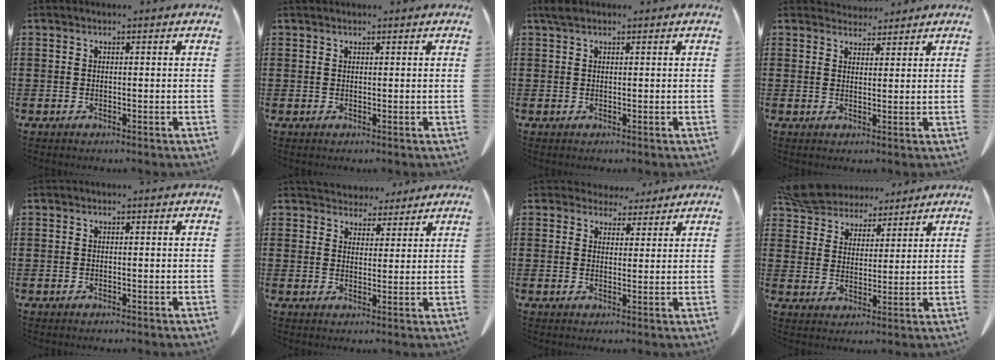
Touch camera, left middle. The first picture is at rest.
{"total": 0.6, "force": [0.6, 0.2, 0.0], "torque": [-0.002, 0.000, 0.013]}
{"total": 1.3, "force": [0.9, 0.6, 0.8], "torque": [-0.019, 0.003, 0.017]}
{"total": 3.3, "force": [3.2, 0.9, 0.3], "torque": [-0.006, -0.010, 0.060]}
{"total": 0.0}
{"total": 4.2, "force": [3.9, 1.3, -0.2], "torque": [-0.010, -0.012, 0.075]}
{"total": 3.9, "force": [3.5, 1.7, 0.5], "torque": [-0.013, -0.005, 0.065]}
{"total": 7.2, "force": [6.7, 2.3, 1.1], "torque": [-0.055, -0.025, 0.126]}